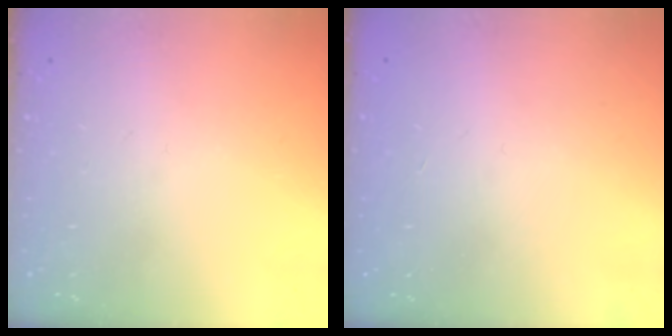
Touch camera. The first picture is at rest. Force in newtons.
{"total": 0.8, "press": 0.8, "slide": 0.2}